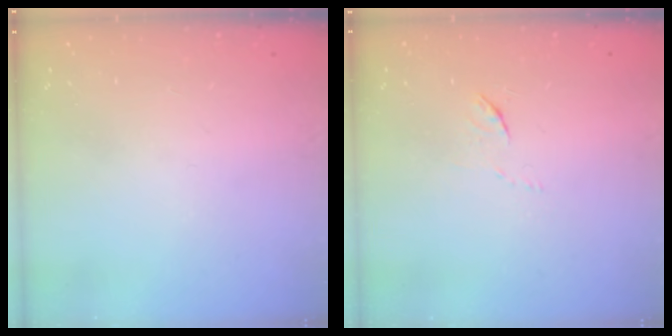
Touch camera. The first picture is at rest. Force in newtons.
{"total": 3.7, "press": 3.7, "slide": 0.4}